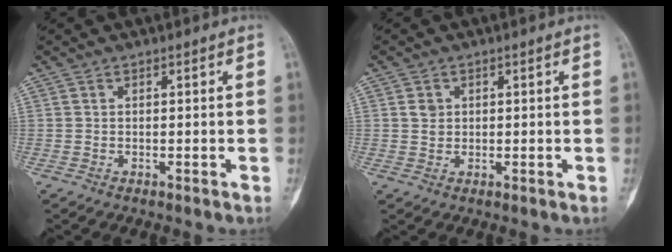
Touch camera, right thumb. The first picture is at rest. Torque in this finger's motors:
{"motor_torque": [-0.46, -0.19, 0.18, 0.18, 0.01]}